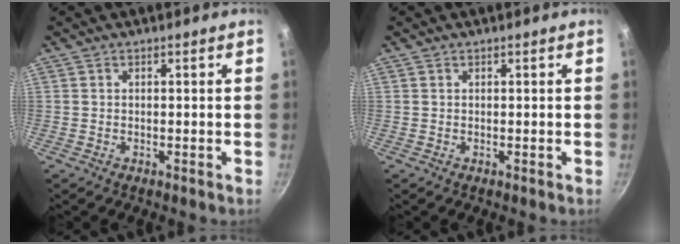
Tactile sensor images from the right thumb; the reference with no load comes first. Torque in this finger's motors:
{"motor_torque": [0.18, 0.01, -0.44, 0.28, 0.00]}